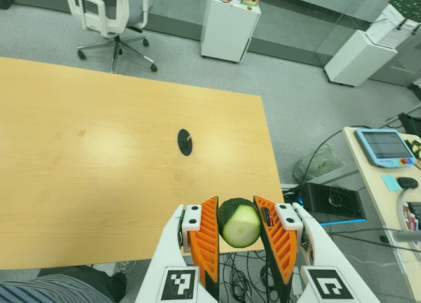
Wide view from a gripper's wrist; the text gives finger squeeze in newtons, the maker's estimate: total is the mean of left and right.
{"total": 9.6, "left": 8.9, "right": 10.3}